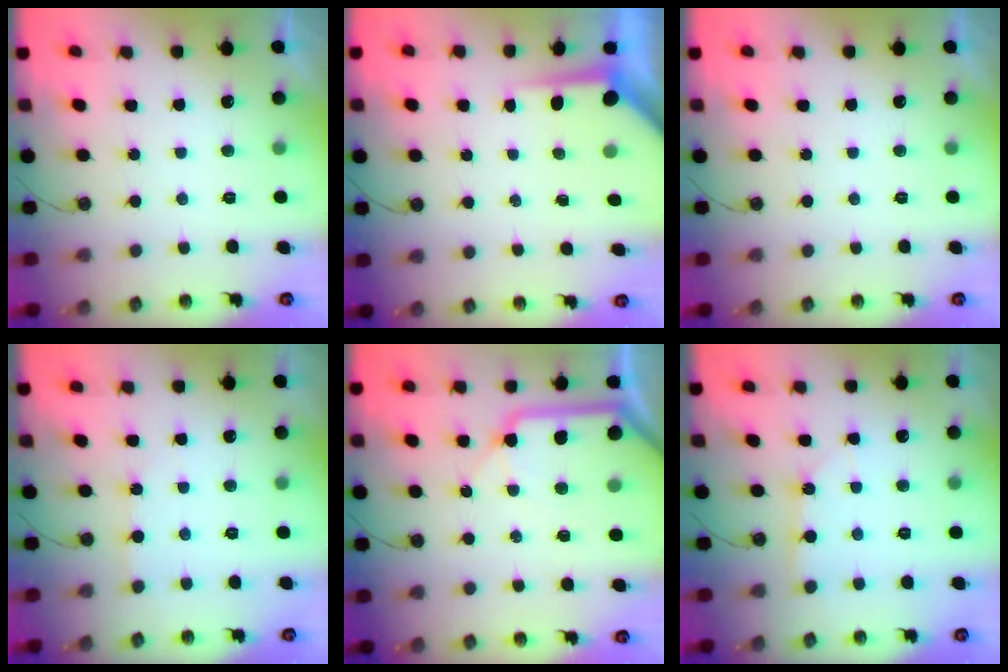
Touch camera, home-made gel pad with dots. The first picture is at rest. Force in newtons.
{"total": 5.0, "press": 5.0, "slide": 0.4}
{"total": 0.0}
{"total": 2.9, "press": 2.9, "slide": 0.4}
{"total": 12.9, "press": 12.8, "slide": 1.9}
{"total": 3.0, "press": 3.0, "slide": 0.4}